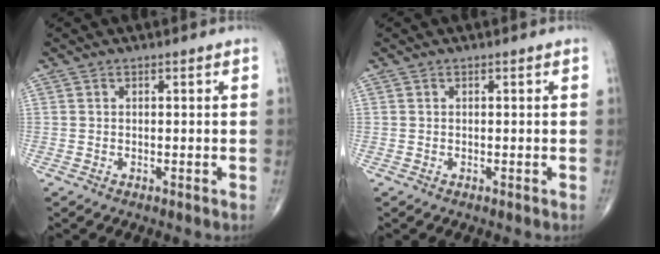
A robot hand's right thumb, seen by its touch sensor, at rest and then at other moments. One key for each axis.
{"total": 0.0}